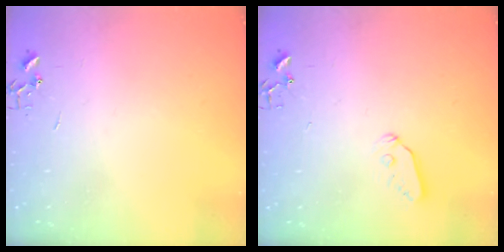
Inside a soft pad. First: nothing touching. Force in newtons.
{"total": 6.0, "press": 6.0, "slide": 0.2}